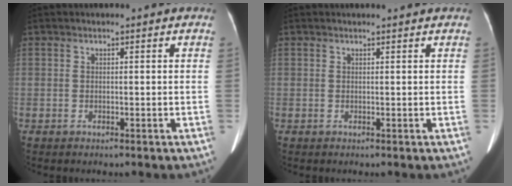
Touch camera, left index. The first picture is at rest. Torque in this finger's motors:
{"motor_torque": [-0.19, -0.12, -0.05, 0.00]}